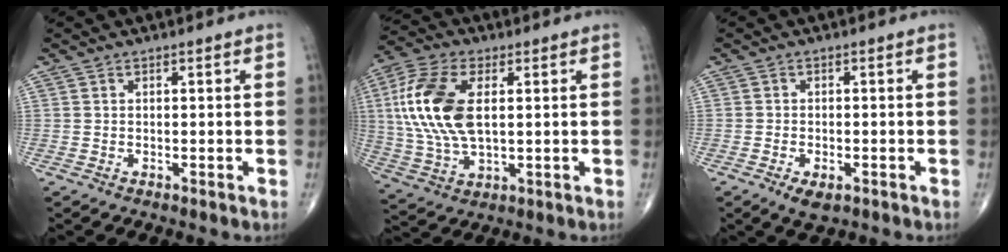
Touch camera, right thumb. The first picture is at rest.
{"total": 16.2, "force": [2.7, 8.3, 13.6], "torque": [-0.296, 0.003, 0.052]}
{"total": 3.6, "force": [-1.8, 1.8, 2.6], "torque": [-0.044, 0.000, -0.026]}